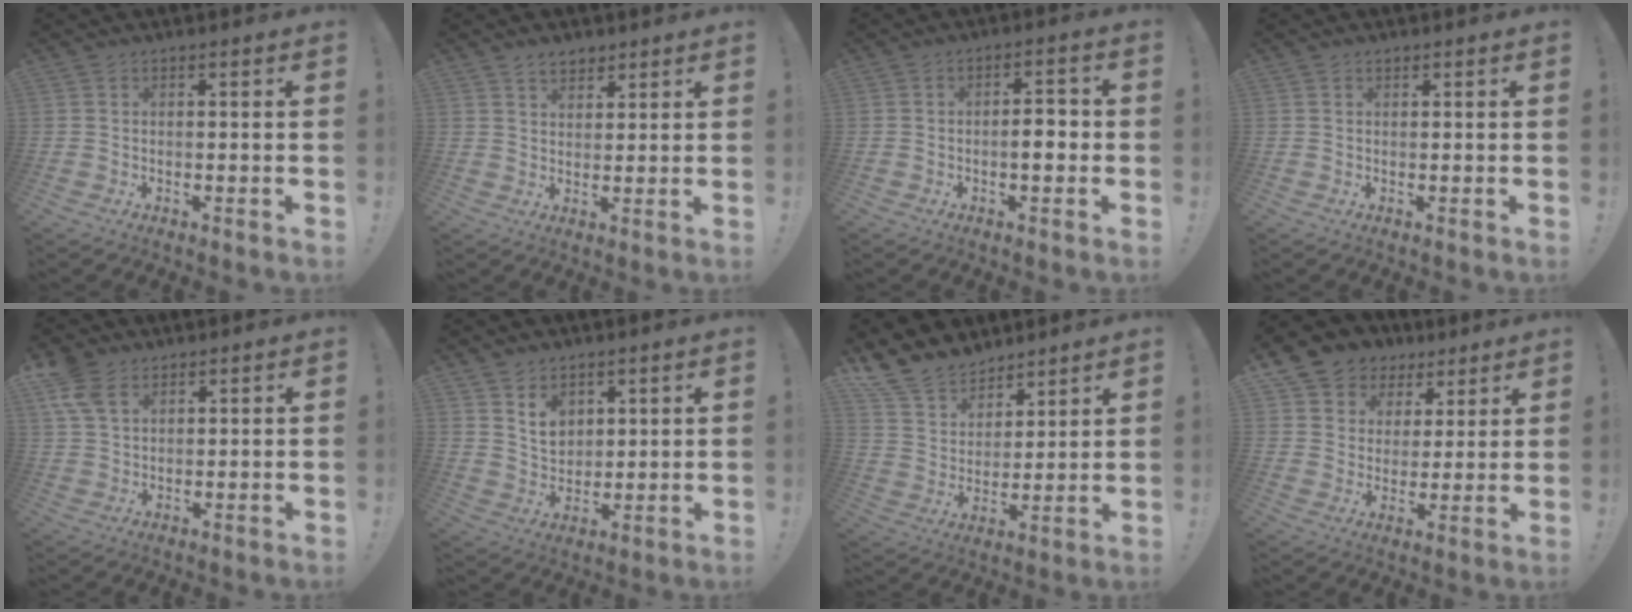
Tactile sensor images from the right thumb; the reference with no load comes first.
{"total": 4.5, "force": [3.4, 2.7, 1.5], "torque": [-0.012, -0.020, 0.060]}
{"total": 5.3, "force": [-1.2, 2.0, 4.8], "torque": [-0.067, 0.006, -0.024]}
{"total": 0.6, "force": [0.5, 0.3, 0.1], "torque": [0.002, -0.002, 0.009]}
{"total": 8.3, "force": [4.5, 5.0, 4.9], "torque": [-0.091, -0.014, 0.089]}
{"total": 7.9, "force": [4.8, 5.6, 2.9], "torque": [-0.034, -0.034, 0.089]}
{"total": 13.6, "force": [11.2, 7.1, 2.7], "torque": [-0.072, -0.088, 0.218]}
{"total": 8.7, "force": [4.7, 7.1, 1.8], "torque": [-0.029, -0.039, 0.097]}